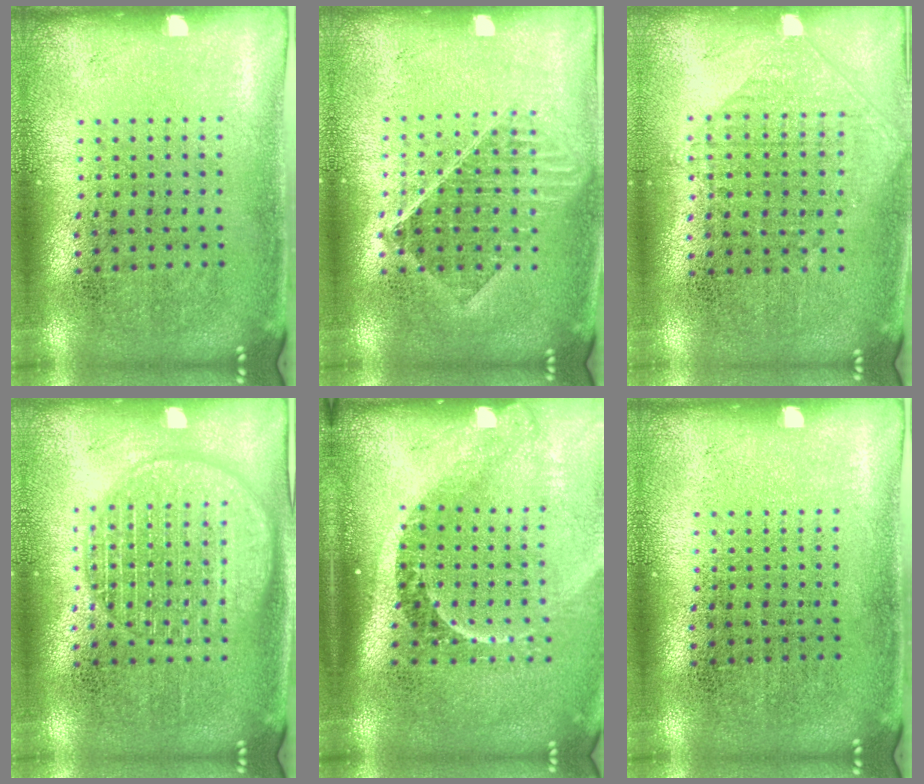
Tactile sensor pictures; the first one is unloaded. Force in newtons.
{"total": 1.4, "press": 1.3, "slide": 0.6}
{"total": 0.9, "press": 0.9, "slide": 0.3}
{"total": 2.1, "press": 2.1, "slide": 0.3}
{"total": 2.3, "press": 1.5, "slide": 1.7}
{"total": 0.0}